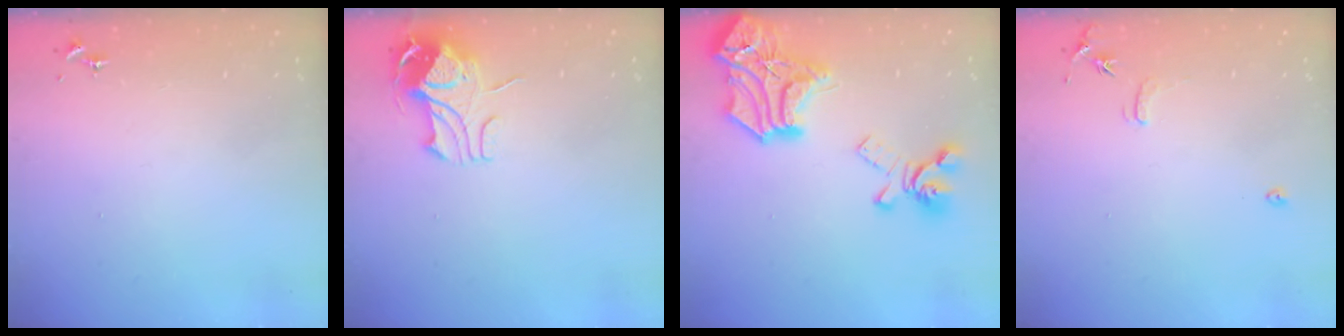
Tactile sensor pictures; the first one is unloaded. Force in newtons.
{"total": 10.0, "press": 9.9, "slide": 0.6}
{"total": 24.6, "press": 24.6, "slide": 0.7}
{"total": 6.9, "press": 6.9, "slide": 0.7}